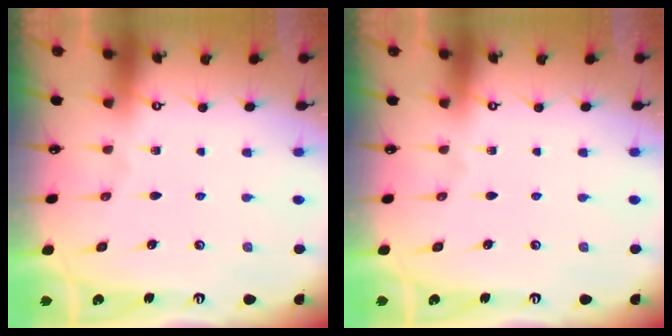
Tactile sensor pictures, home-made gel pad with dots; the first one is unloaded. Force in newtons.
{"total": 0.0}